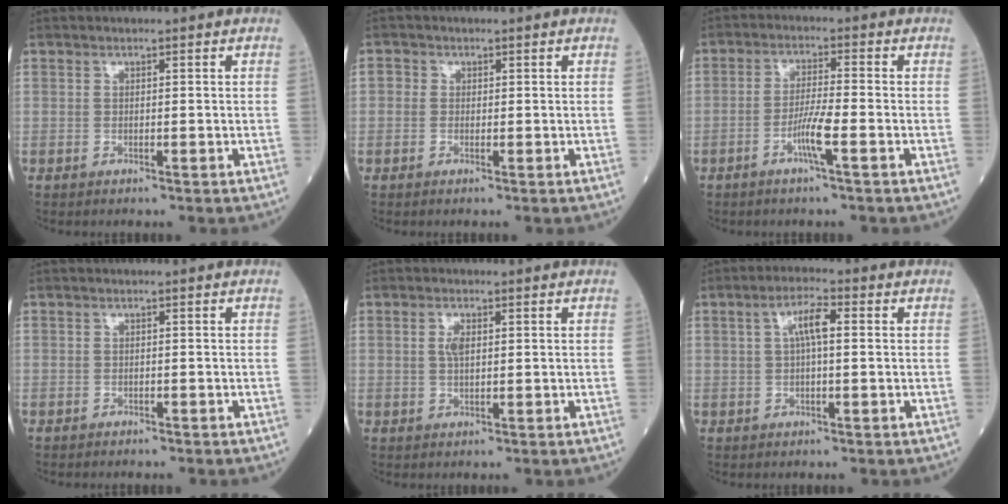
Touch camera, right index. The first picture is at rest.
{"total": 1.2, "force": [0.0, 1.1, 0.3], "torque": [0.001, 0.003, -0.005]}
{"total": 4.6, "force": [-2.0, -0.4, 4.1], "torque": [-0.083, -0.003, -0.040]}
{"total": 1.1, "force": [-1.0, 0.4, 0.2], "torque": [-0.007, 0.001, -0.015]}
{"total": 2.0, "force": [0.5, 0.7, 1.8], "torque": [-0.039, 0.002, 0.013]}
{"total": 4.3, "force": [0.8, 0.9, 4.1], "torque": [-0.077, 0.015, 0.012]}